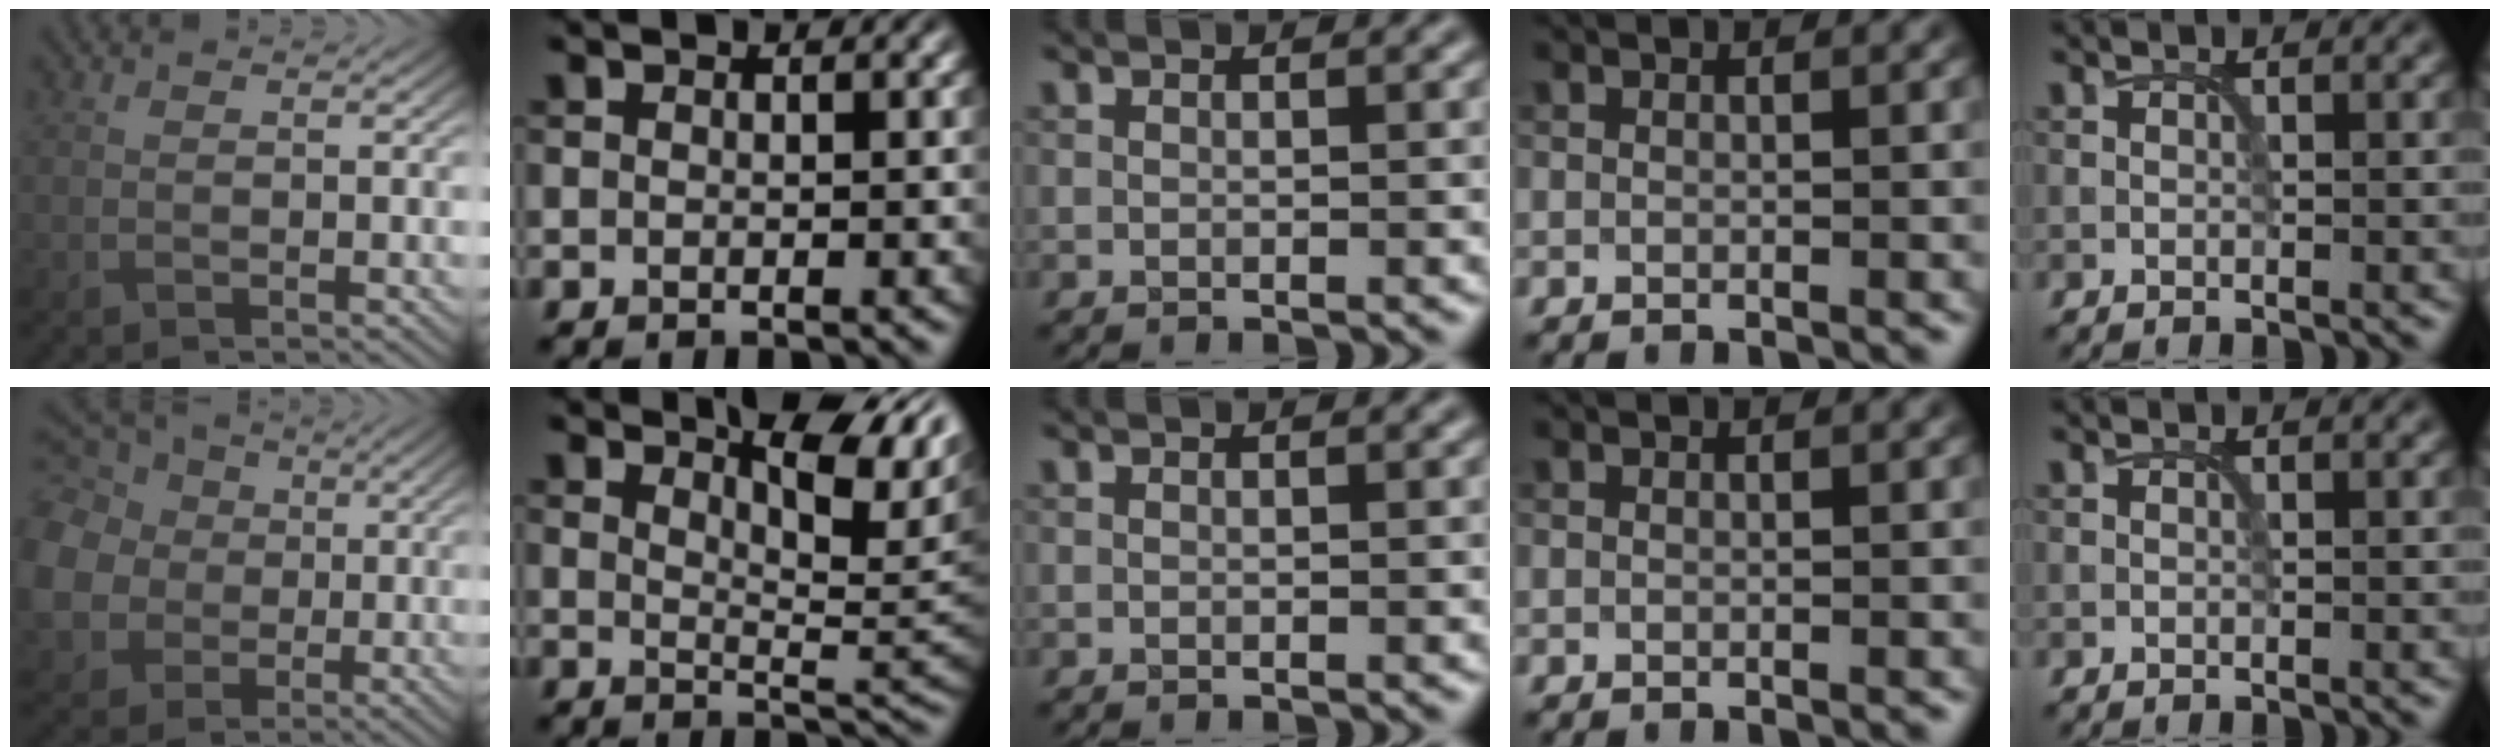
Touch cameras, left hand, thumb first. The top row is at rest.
{"thumb": {"total": 15.9, "force": [1.1, 14.3, 6.9], "torque": [-0.264, 0.008, -0.005]}, "index": {"total": 8.1, "force": [4.8, 2.2, 6.1], "torque": [-0.083, 0.006, 0.077]}}